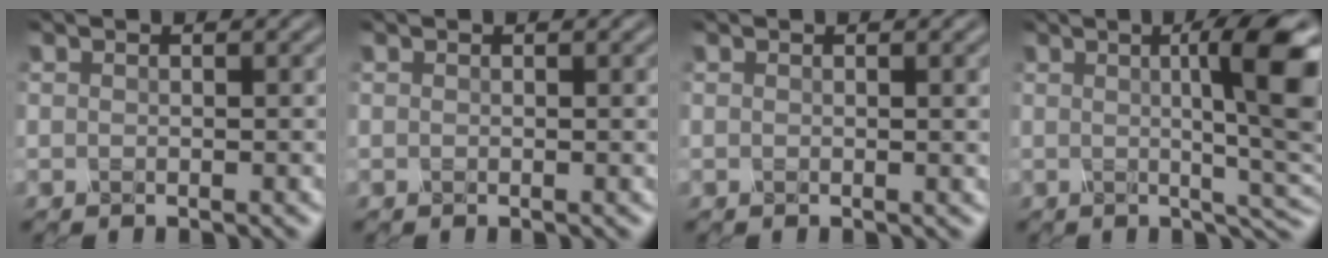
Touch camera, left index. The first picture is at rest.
{"total": 0.8, "force": [0.2, 0.3, 0.7], "torque": [-0.002, -0.003, -0.001]}
{"total": 2.4, "force": [0.8, 1.0, 2.0], "torque": [-0.007, 0.010, 0.000]}
{"total": 9.4, "force": [1.1, 1.8, 9.2], "torque": [-0.102, 0.008, 0.020]}